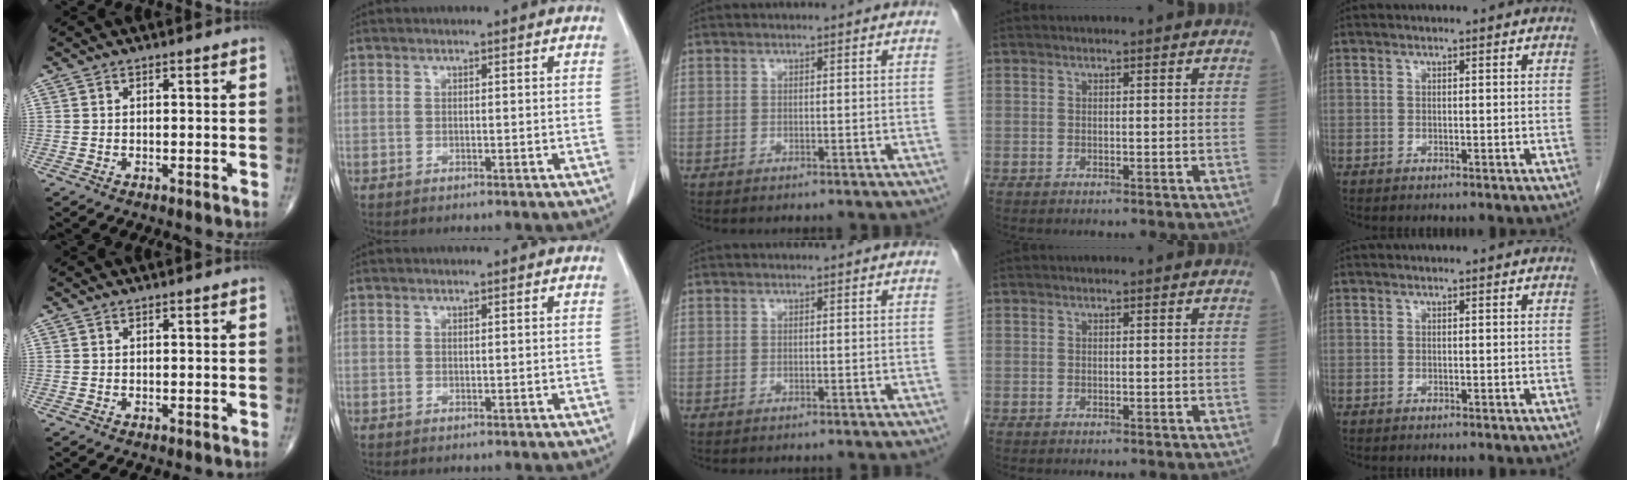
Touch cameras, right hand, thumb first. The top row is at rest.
{}